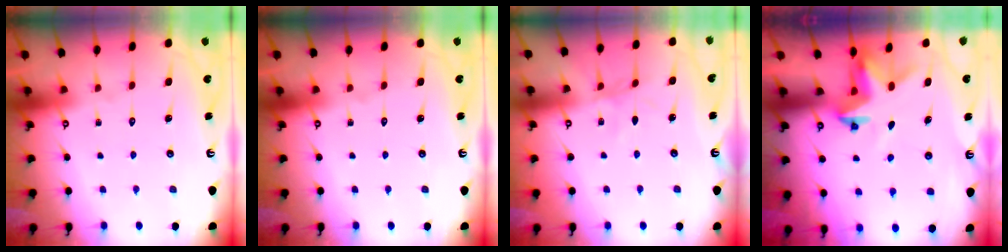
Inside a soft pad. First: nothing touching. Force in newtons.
{"total": 0.0}
{"total": 3.8, "press": 3.8, "slide": 0.5}
{"total": 3.5, "press": 3.5, "slide": 0.3}